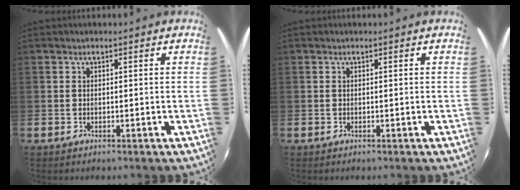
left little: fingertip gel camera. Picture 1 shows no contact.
{"total": 0.0}